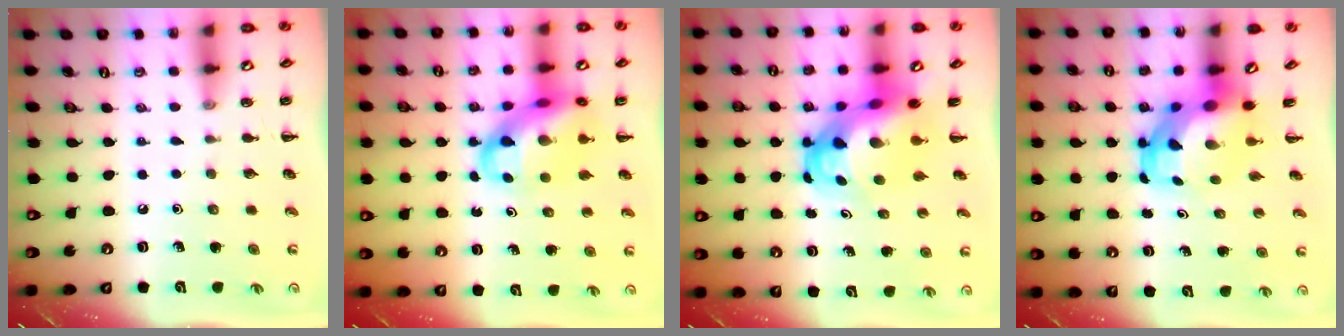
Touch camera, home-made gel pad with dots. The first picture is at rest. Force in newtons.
{"total": 14.8, "press": 14.3, "slide": 3.6}
{"total": 7.8, "press": 7.4, "slide": 2.4}
{"total": 6.0, "press": 5.8, "slide": 1.7}